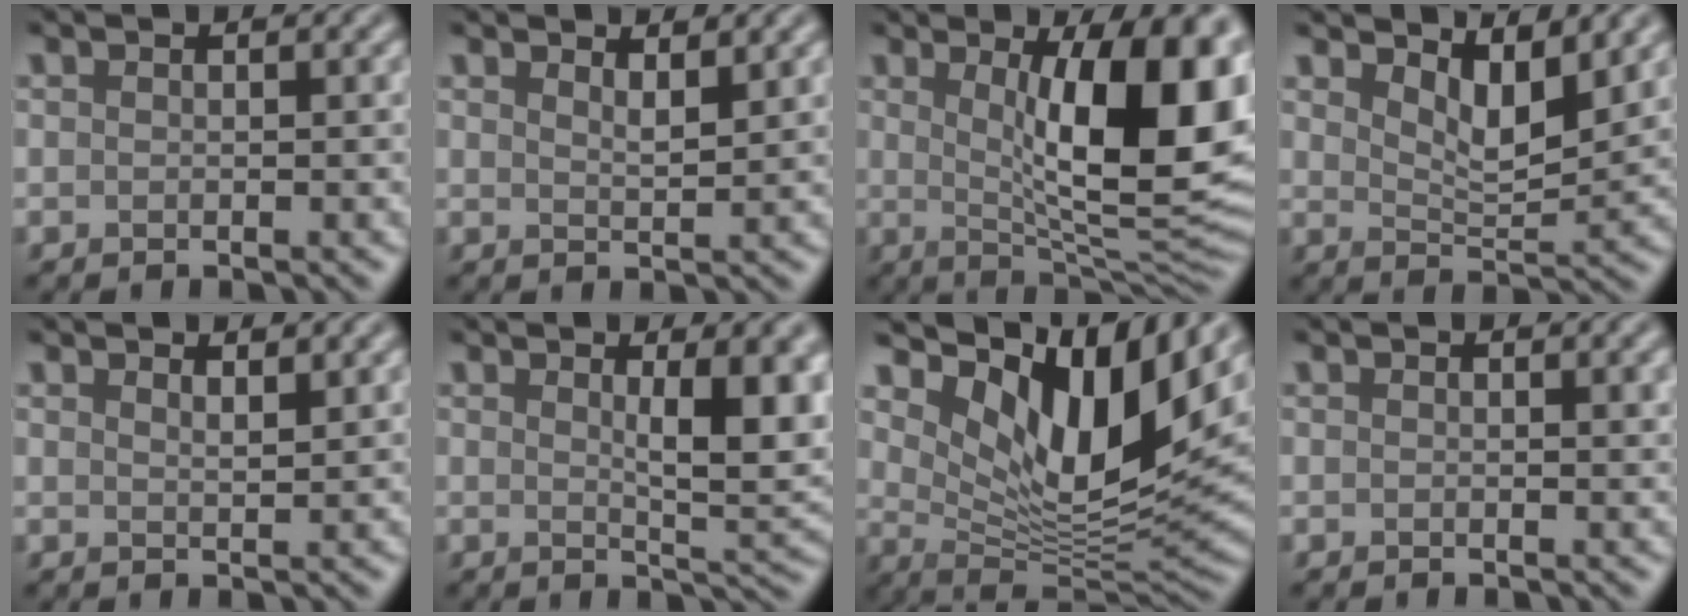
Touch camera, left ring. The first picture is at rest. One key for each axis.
{"total": 1.9, "fx": 1.6, "fy": 0.4, "fz": 1.0, "tx": -0.010, "ty": 0.000, "tz": 0.026}
{"total": 13.5, "fx": 2.3, "fy": 4.2, "fz": 12.6, "tx": -0.145, "ty": -0.007, "tz": 0.034}
{"total": 4.2, "fx": 2.7, "fy": 1.4, "fz": 2.9, "tx": -0.057, "ty": -0.012, "tz": 0.044}
{"total": 1.6, "fx": 1.4, "fy": 0.4, "fz": 0.7, "tx": -0.005, "ty": 0.001, "tz": 0.020}
{"total": 6.7, "fx": 1.8, "fy": 1.9, "fz": 6.2, "tx": -0.081, "ty": -0.010, "tz": 0.034}
{"total": 11.6, "fx": 5.5, "fy": 4.4, "fz": 9.2, "tx": -0.145, "ty": -0.013, "tz": 0.108}
{"total": 0.7, "fx": 0.3, "fy": 0.1, "fz": 0.6, "tx": -0.005, "ty": 0.000, "tz": 0.004}